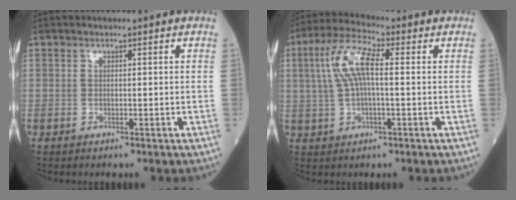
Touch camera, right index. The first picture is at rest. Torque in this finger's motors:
{"motor_torque": [0.46, -0.23, 0.39, 0.12]}